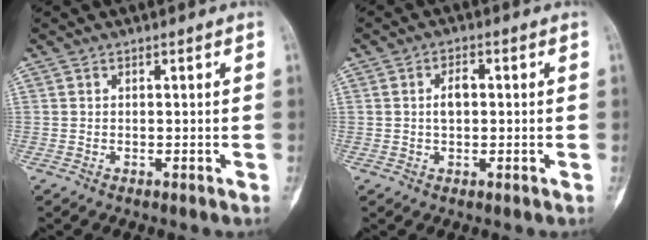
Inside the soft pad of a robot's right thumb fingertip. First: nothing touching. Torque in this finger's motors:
{"motor_torque": [-0.38, 0.66, -0.05, 0.01, 0.12]}